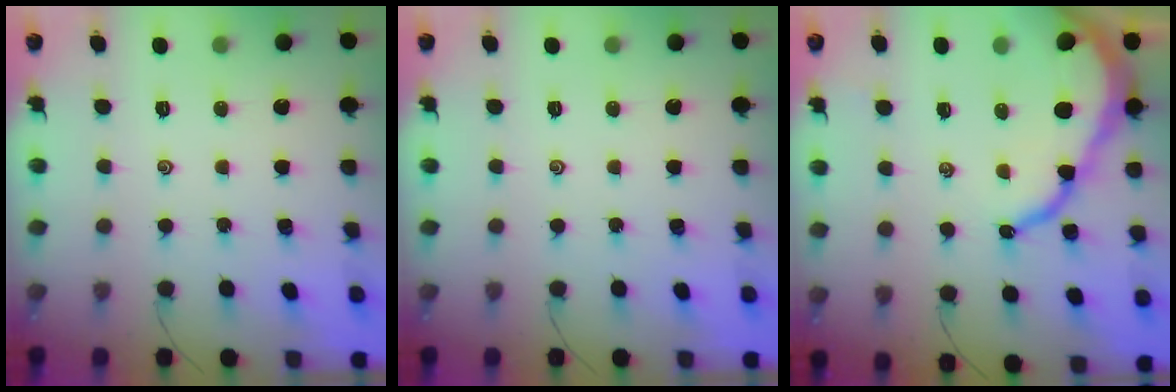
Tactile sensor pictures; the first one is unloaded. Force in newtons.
{"total": 0.0}
{"total": 12.4, "press": 12.3, "slide": 1.1}